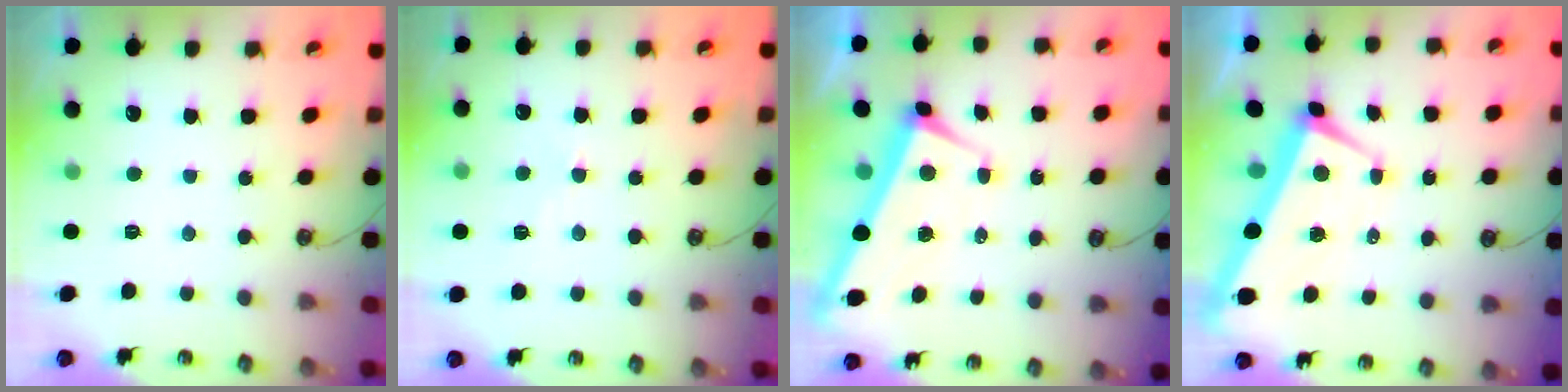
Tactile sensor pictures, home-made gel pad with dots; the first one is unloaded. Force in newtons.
{"total": 1.1, "press": 1.0, "slide": 0.5}
{"total": 2.7, "press": 2.5, "slide": 0.9}
{"total": 1.7, "press": 1.5, "slide": 0.8}